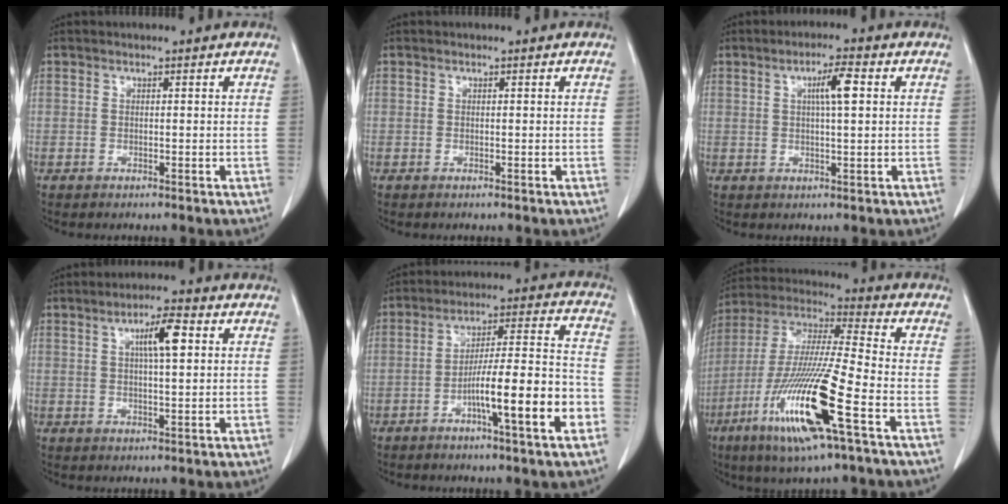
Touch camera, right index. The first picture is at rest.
{"total": 0.0}
{"total": 4.6, "force": [1.2, 0.4, 4.4], "torque": [-0.078, 0.004, 0.019]}
{"total": 5.8, "force": [1.8, 0.9, 5.4], "torque": [-0.094, 0.007, 0.029]}
{"total": 14.1, "force": [-5.5, 0.7, 13.0], "torque": [-0.204, 0.010, -0.086]}
{"total": 19.3, "force": [-8.0, 0.9, 17.5], "torque": [-0.377, -0.035, -0.156]}